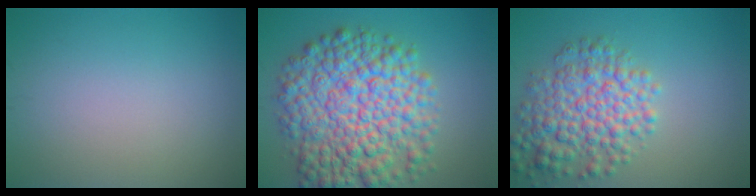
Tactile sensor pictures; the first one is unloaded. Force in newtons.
{"total": 11.7, "press": 11.7, "slide": 0.3}
{"total": 6.4, "press": 6.4, "slide": 0.2}